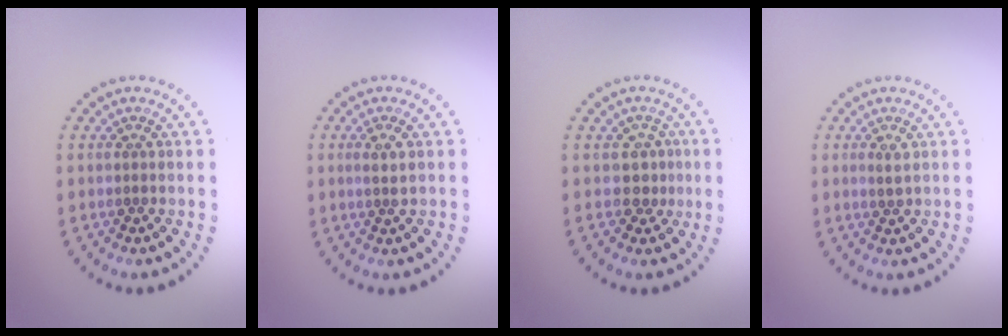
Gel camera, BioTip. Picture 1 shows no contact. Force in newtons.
{"total": 1.5, "press": 1.3, "slide": 0.8}
{"total": 2.0, "press": 1.4, "slide": 1.4}
{"total": 1.0, "press": 0.9, "slide": 0.4}